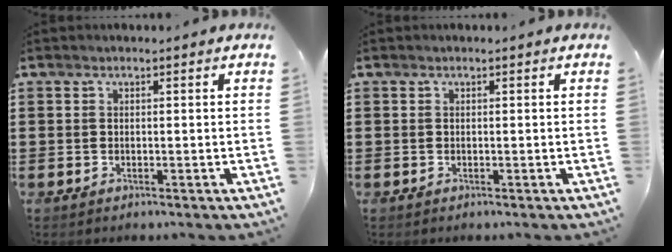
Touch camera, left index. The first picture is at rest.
{"total": 0.0}